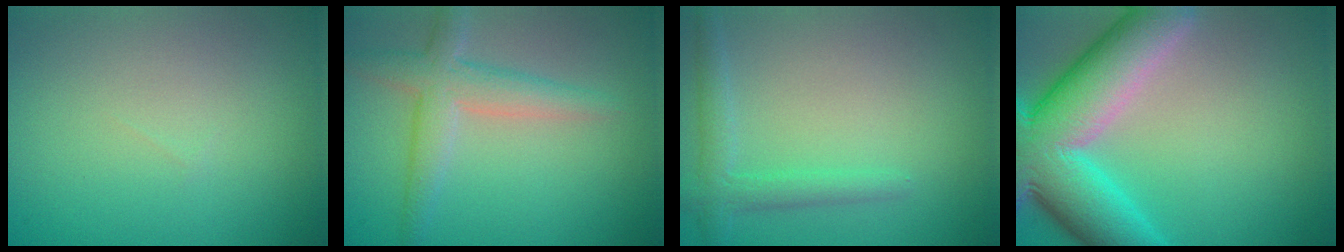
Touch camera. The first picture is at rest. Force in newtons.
{"total": 3.8, "press": 3.8, "slide": 0.2}
{"total": 2.3, "press": 2.3, "slide": 0.2}
{"total": 12.3, "press": 12.3, "slide": 0.8}